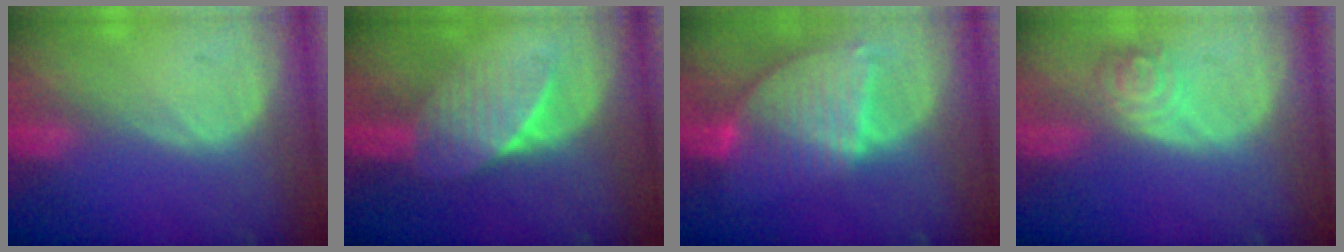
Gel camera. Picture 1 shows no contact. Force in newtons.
{"total": 7.2, "press": 6.4, "slide": 3.3}
{"total": 9.2, "press": 7.8, "slide": 4.8}
{"total": 4.7, "press": 4.2, "slide": 2.1}